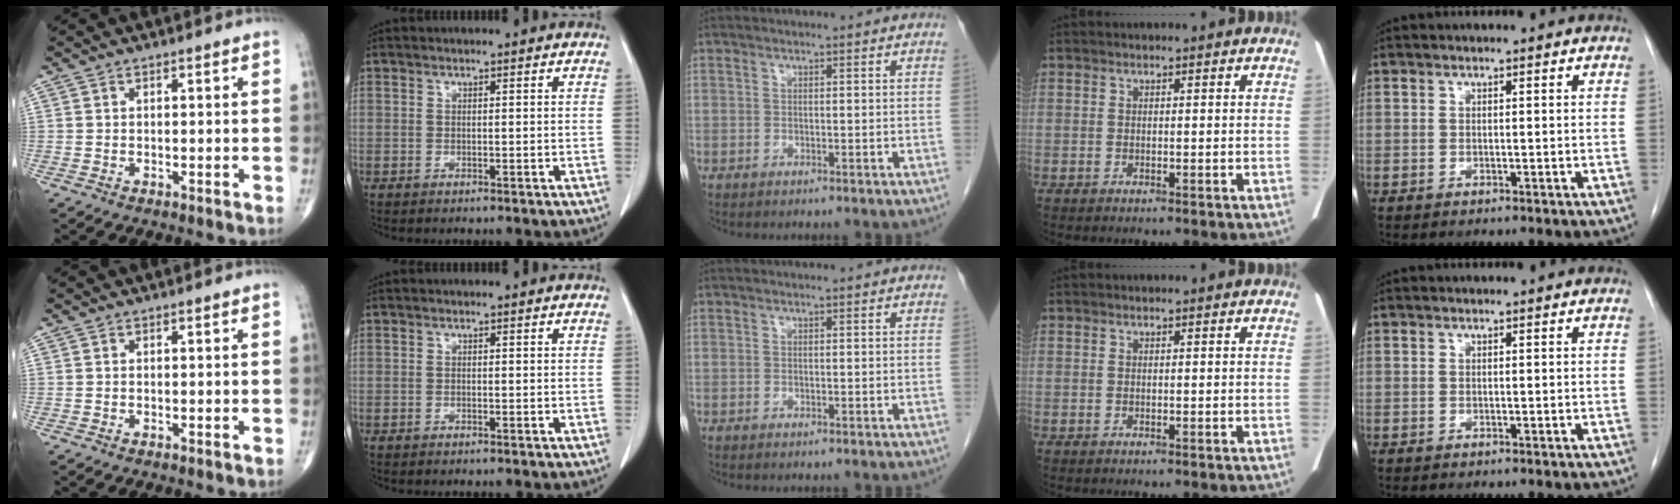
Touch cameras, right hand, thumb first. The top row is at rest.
{}